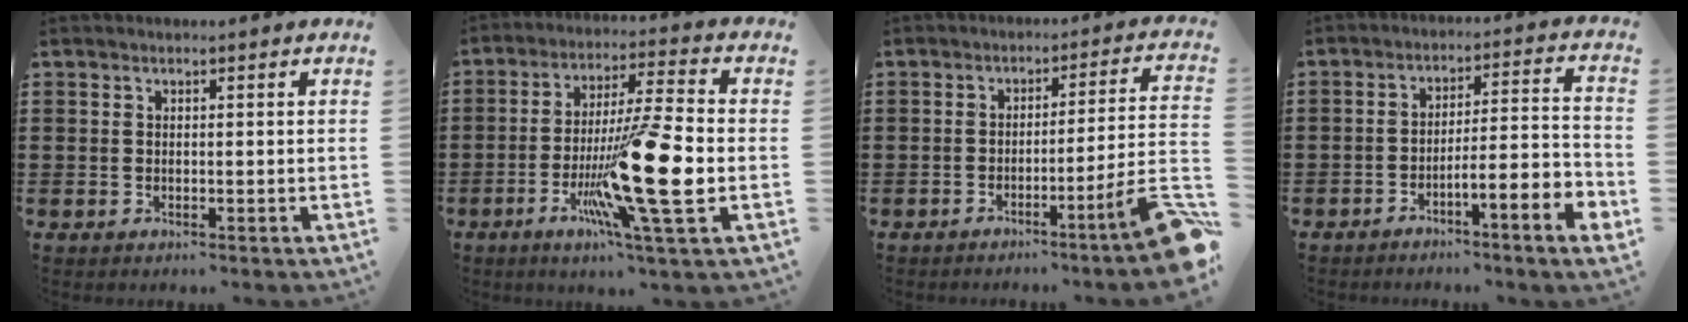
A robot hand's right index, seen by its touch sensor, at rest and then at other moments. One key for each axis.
{"total": 17.2, "fx": -4.5, "fy": 2.0, "fz": 16.4, "tx": -0.297, "ty": -0.014, "tz": -0.075}
{"total": 7.2, "fx": -3.6, "fy": -0.2, "fz": 6.2, "tx": -0.093, "ty": -0.026, "tz": -0.070}
{"total": 5.7, "fx": -3.8, "fy": 0.2, "fz": 4.2, "tx": -0.072, "ty": -0.016, "tz": -0.075}